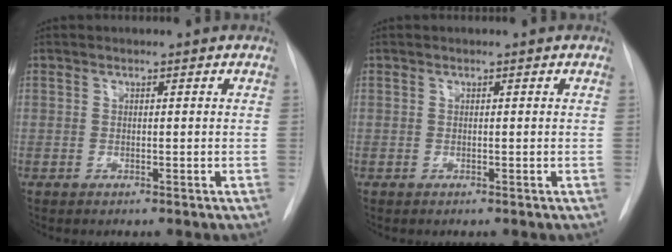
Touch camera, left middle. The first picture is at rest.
{"total": 0.0}